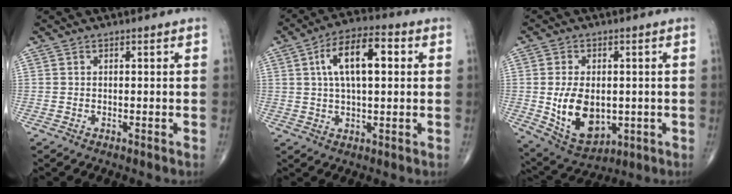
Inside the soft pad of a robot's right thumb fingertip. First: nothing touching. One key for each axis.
{"total": 12.1, "fx": 2.7, "fy": 5.3, "fz": 10.5, "tx": -0.171, "ty": 0.018, "tz": 0.040}
{"total": 12.4, "fx": -1.1, "fy": 7.8, "fz": 9.5, "tx": -0.143, "ty": -0.008, "tz": 0.003}